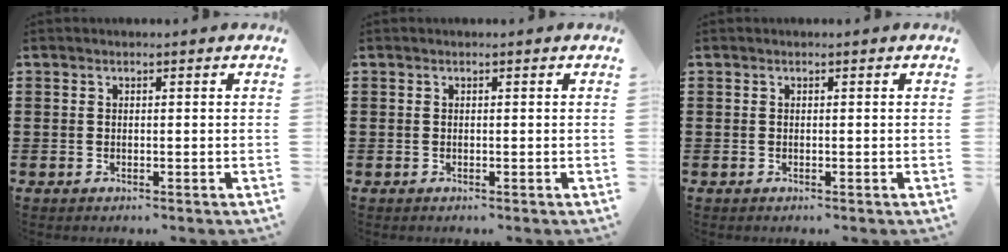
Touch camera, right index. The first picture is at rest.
{"total": 0.0}
{"total": 0.0}